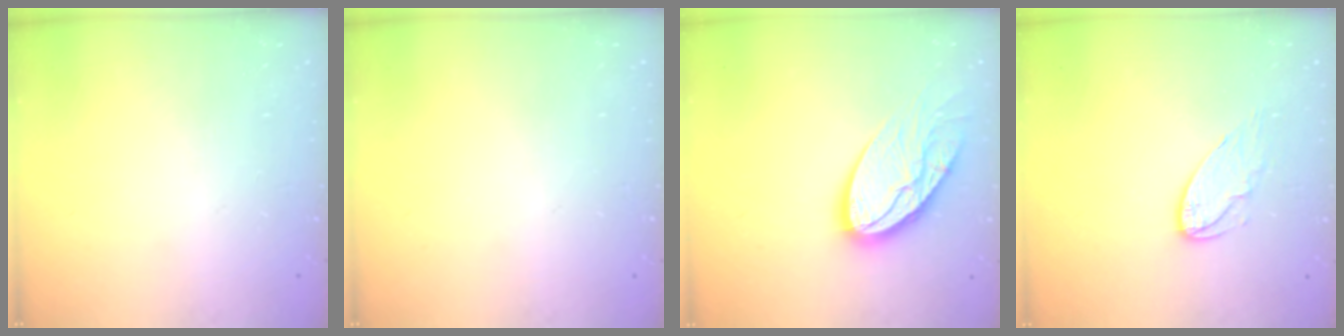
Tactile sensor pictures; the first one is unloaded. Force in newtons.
{"total": 0.0}
{"total": 15.6, "press": 15.5, "slide": 1.7}
{"total": 7.2, "press": 7.2, "slide": 0.1}